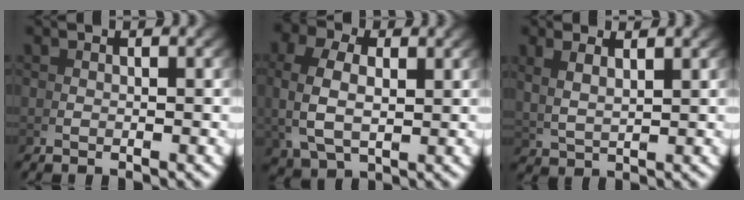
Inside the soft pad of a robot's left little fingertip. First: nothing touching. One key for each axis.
{"total": 4.5, "fx": 1.2, "fy": 2.8, "fz": 3.3, "tx": -0.077, "ty": -0.005, "tz": 0.034}
{"total": 2.5, "fx": 2.0, "fy": 0.4, "fz": 1.4, "tx": -0.027, "ty": -0.002, "tz": 0.048}